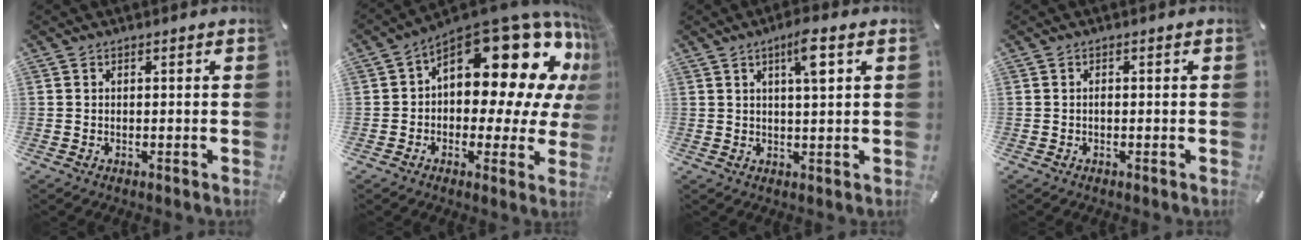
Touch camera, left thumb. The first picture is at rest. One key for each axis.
{"total": 21.5, "fx": 9.7, "fy": 11.2, "fz": 15.5, "tx": -0.198, "ty": -0.085, "tz": 0.165}
{"total": 6.0, "fx": 2.4, "fy": 0.9, "fz": 5.4, "tx": -0.095, "ty": -0.003, "tz": 0.035}
{"total": 0.6, "fx": -0.2, "fy": 0.3, "fz": 0.5, "tx": -0.012, "ty": -0.002, "tz": -0.003}